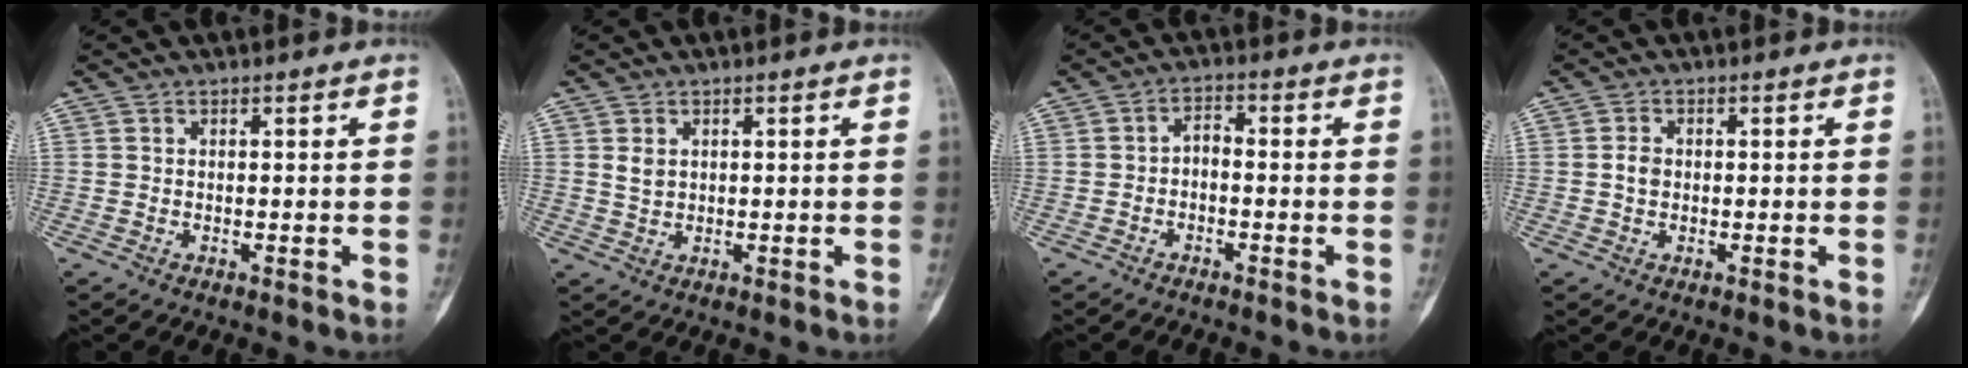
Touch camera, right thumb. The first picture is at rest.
{"total": 3.1, "force": [0.7, 2.3, 2.0], "torque": [-0.027, -0.003, 0.019]}
{"total": 2.8, "force": [-1.1, 1.5, 2.1], "torque": [-0.027, 0.023, -0.027]}
{"total": 2.3, "force": [0.0, 1.8, 1.4], "torque": [-0.021, 0.006, -0.002]}